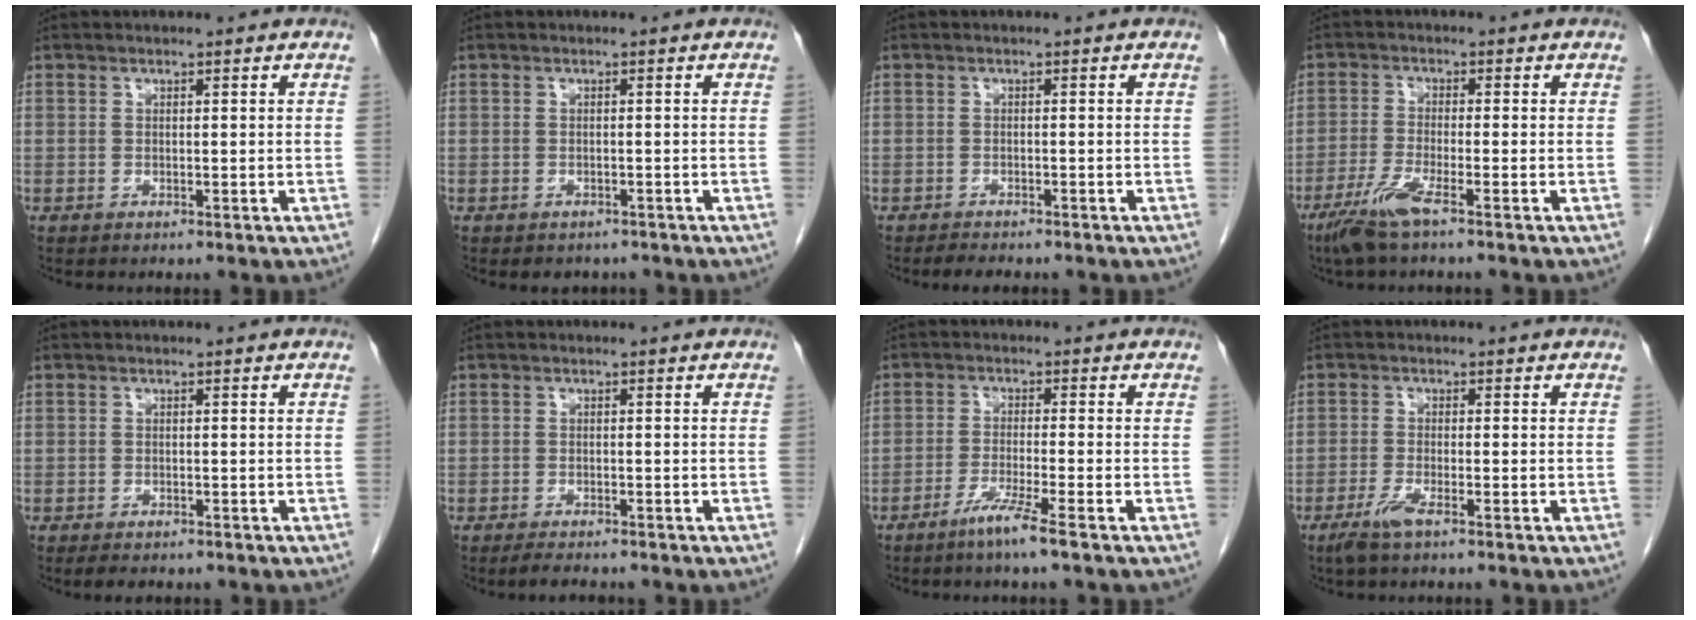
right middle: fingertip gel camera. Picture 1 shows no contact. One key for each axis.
{"total": 2.4, "fx": -2.0, "fy": 1.4, "fz": 0.3, "tx": -0.005, "ty": 0.003, "tz": -0.025}
{"total": 2.3, "fx": -2.0, "fy": 0.6, "fz": 0.9, "tx": -0.022, "ty": -0.006, "tz": -0.027}
{"total": 5.2, "fx": -3.4, "fy": 0.0, "fz": 3.9, "tx": -0.084, "ty": -0.013, "tz": -0.072}
{"total": 2.5, "fx": -2.1, "fy": 1.0, "fz": 1.1, "tx": -0.021, "ty": -0.005, "tz": -0.025}
{"total": 2.6, "fx": -2.3, "fy": 0.6, "fz": 1.2, "tx": -0.026, "ty": -0.007, "tz": -0.034}
{"total": 4.5, "fx": -3.0, "fy": -1.0, "fz": 3.2, "tx": -0.065, "ty": -0.011, "tz": -0.061}
{"total": 2.8, "fx": -2.0, "fy": 0.1, "fz": 2.1, "tx": -0.051, "ty": -0.007, "tz": -0.042}